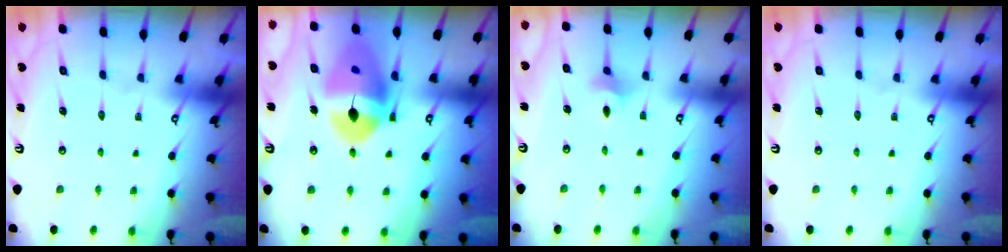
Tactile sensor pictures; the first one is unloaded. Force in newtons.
{"total": 17.7, "press": 17.6, "slide": 2.2}
{"total": 3.4, "press": 3.3, "slide": 0.7}
{"total": 0.0}